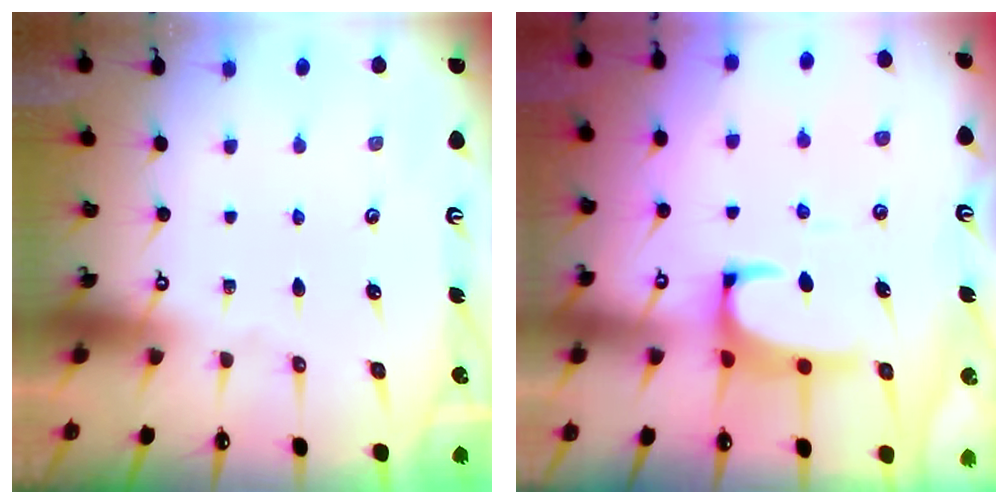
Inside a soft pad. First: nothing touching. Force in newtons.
{"total": 2.5, "press": 2.2, "slide": 1.1}